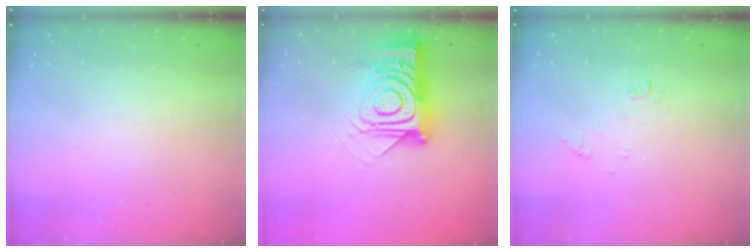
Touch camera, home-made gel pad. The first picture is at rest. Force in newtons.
{"total": 17.9, "press": 17.9, "slide": 1.3}
{"total": 4.9, "press": 4.9, "slide": 0.7}